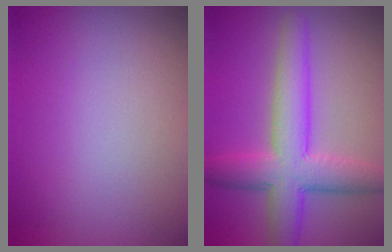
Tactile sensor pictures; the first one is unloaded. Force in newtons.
{"total": 6.5, "press": 6.5, "slide": 0.2}